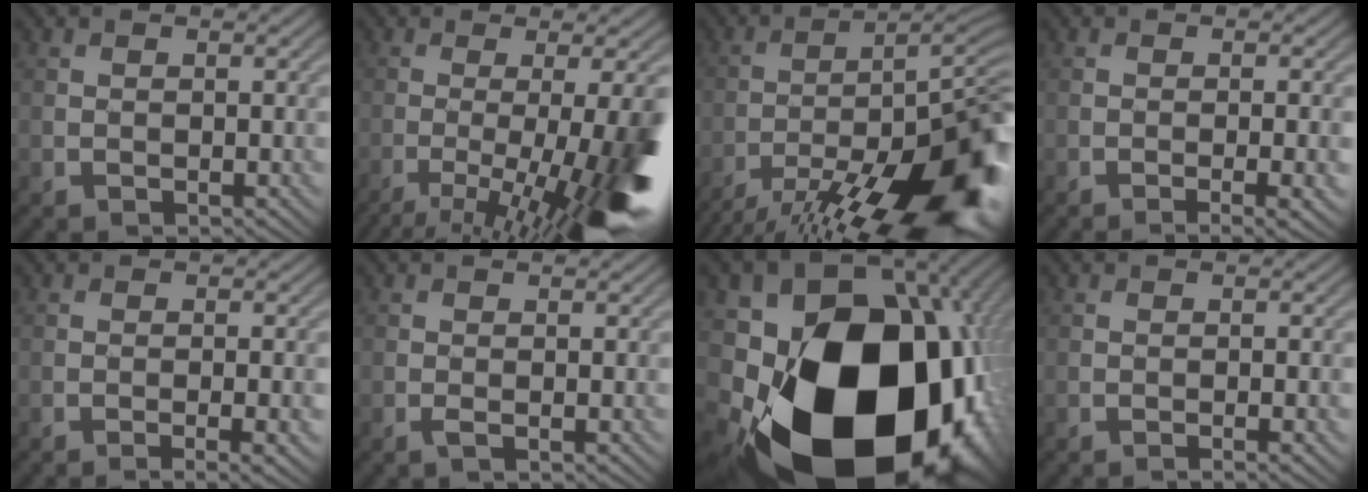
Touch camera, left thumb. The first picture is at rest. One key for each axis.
{"total": 13.4, "fx": -5.1, "fy": 2.6, "fz": 12.2, "tx": -0.165, "ty": -0.015, "tz": -0.076}
{"total": 19.2, "fx": -12.8, "fy": 4.0, "fz": 13.8, "tx": -0.182, "ty": -0.009, "tz": -0.213}
{"total": 3.1, "fx": -1.4, "fy": 0.1, "fz": 2.8, "tx": -0.047, "ty": -0.003, "tz": -0.020}
{"total": 2.7, "fx": -1.2, "fy": 0.1, "fz": 2.4, "tx": -0.040, "ty": -0.002, "tz": -0.020}
{"total": 0.6, "fx": -0.4, "fy": 0.0, "fz": 0.5, "tx": -0.008, "ty": 0.000, "tz": -0.010}
{"total": 22.7, "fx": -5.6, "fy": 15.8, "fz": 15.3, "tx": -0.317, "ty": -0.098, "tz": -0.039}
{"total": 1.5, "fx": -0.8, "fy": 0.3, "fz": 1.3, "tx": -0.018, "ty": -0.001, "tz": -0.012}